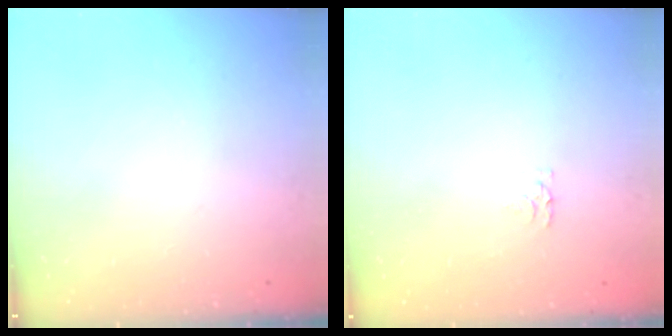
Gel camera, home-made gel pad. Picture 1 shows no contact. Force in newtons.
{"total": 2.5, "press": 2.5, "slide": 0.4}